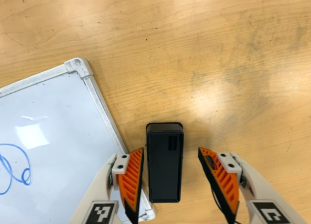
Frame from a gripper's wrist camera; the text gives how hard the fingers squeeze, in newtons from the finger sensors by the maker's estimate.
{"total": 0.0}